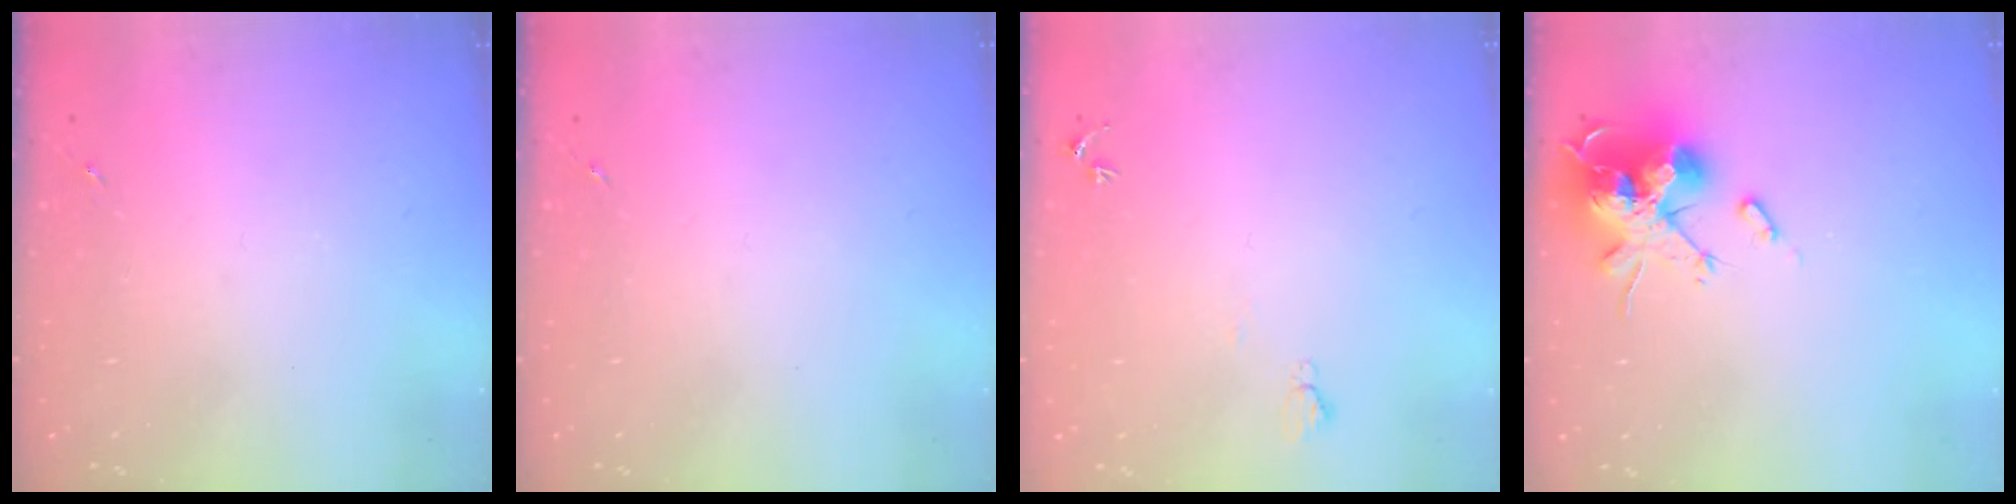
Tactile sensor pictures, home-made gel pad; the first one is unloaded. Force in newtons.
{"total": 0.0}
{"total": 4.8, "press": 4.8, "slide": 0.6}
{"total": 18.5, "press": 18.5, "slide": 0.1}